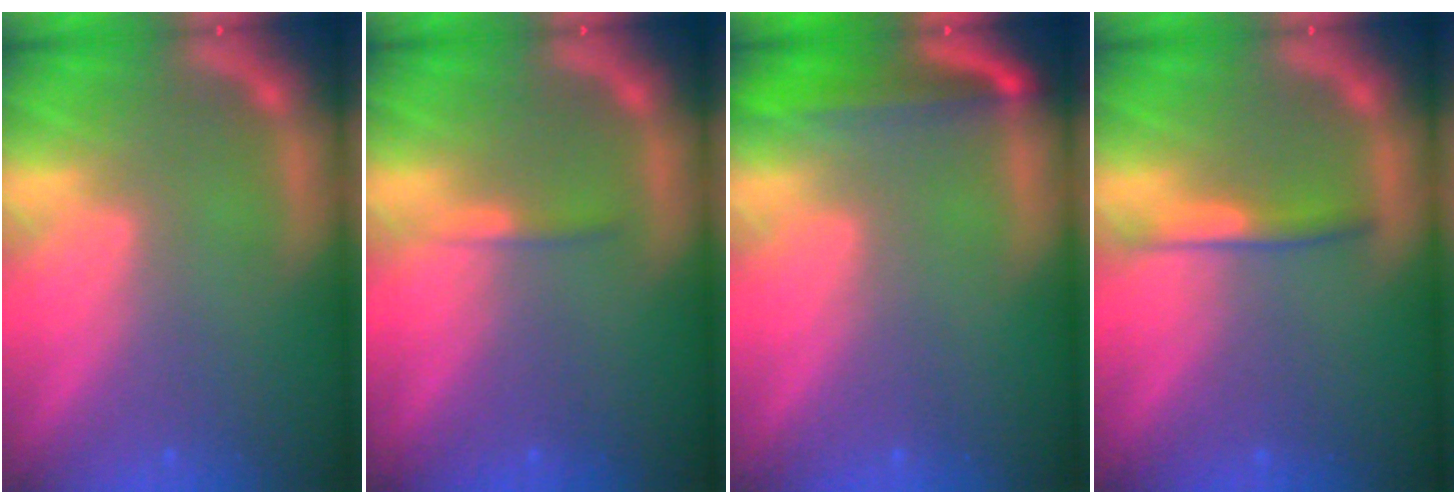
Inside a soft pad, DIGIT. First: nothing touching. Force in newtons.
{"total": 0.9}
{"total": 4.4}
{"total": 2.0}